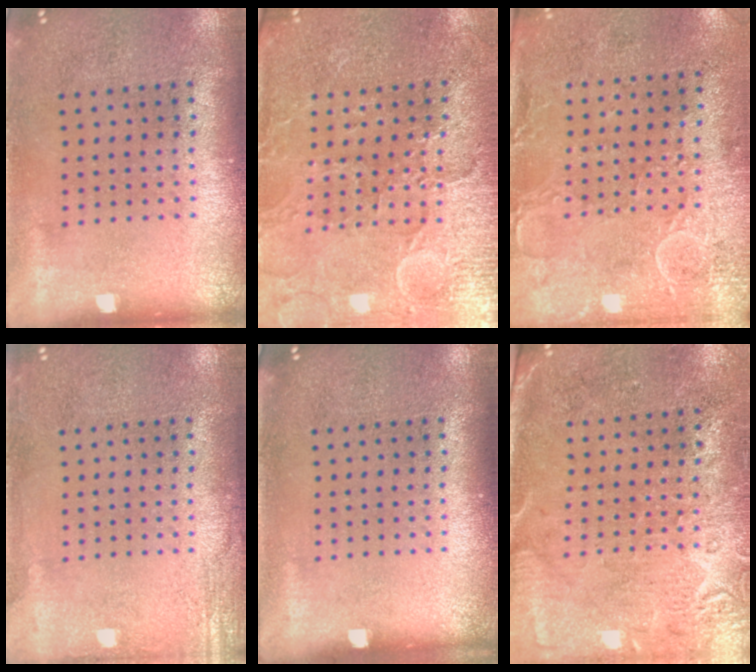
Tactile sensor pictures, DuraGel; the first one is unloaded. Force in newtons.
{"total": 3.4, "press": 3.3, "slide": 1.0}
{"total": 3.0, "press": 2.3, "slide": 1.9}
{"total": 1.9, "press": 1.9, "slide": 0.2}
{"total": 0.0}
{"total": 2.8, "press": 2.4, "slide": 1.5}